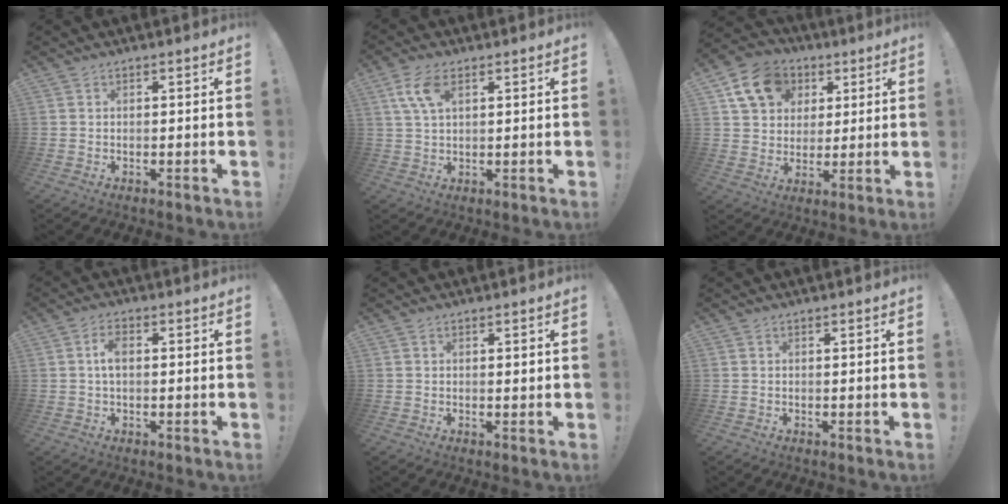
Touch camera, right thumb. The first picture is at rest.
{"total": 7.3, "force": [2.9, 3.5, 5.7], "torque": [-0.110, 0.001, 0.053]}
{"total": 14.1, "force": [6.0, 11.2, 6.2], "torque": [-0.083, -0.021, 0.117]}
{"total": 3.9, "force": [0.3, 2.1, 3.3], "torque": [-0.054, 0.004, 0.002]}
{"total": 0.6, "force": [0.3, 0.3, 0.4], "torque": [-0.001, -0.002, 0.004]}
{"total": 0.0}